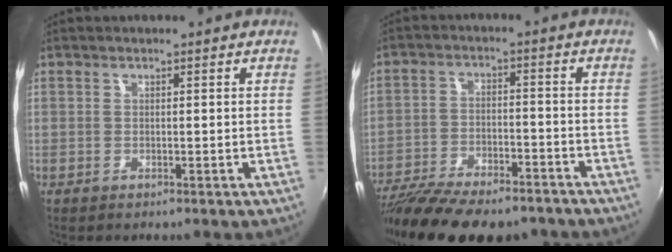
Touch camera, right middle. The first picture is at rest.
{"total": 20.1, "force": [-16.4, 5.9, 10.0], "torque": [-0.200, -0.037, -0.255]}